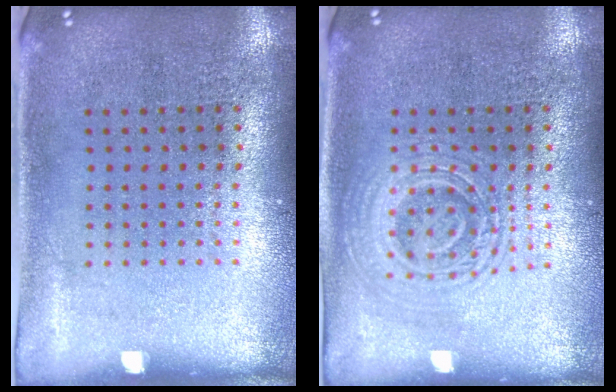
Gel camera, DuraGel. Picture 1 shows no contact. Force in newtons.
{"total": 2.9, "press": 2.8, "slide": 0.5}